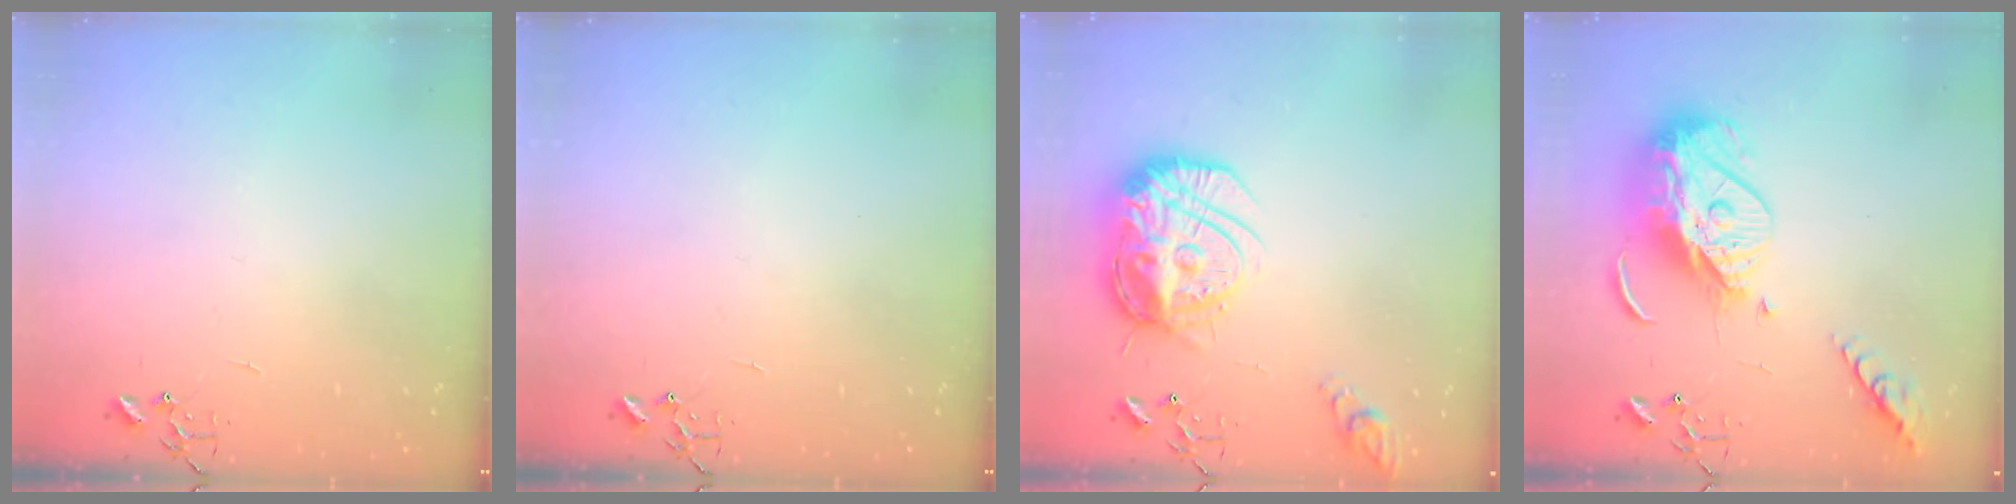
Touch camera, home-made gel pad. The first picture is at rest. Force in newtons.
{"total": 0.0}
{"total": 19.4, "press": 19.3, "slide": 1.7}
{"total": 17.5, "press": 17.4, "slide": 1.6}